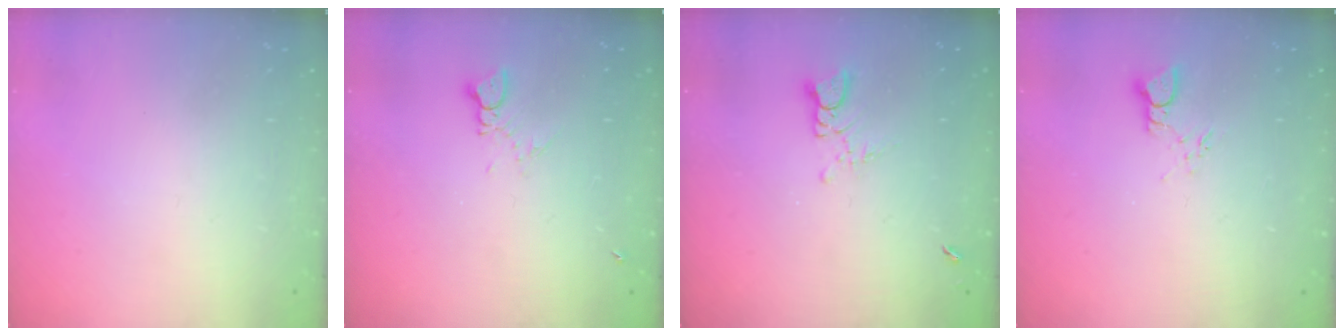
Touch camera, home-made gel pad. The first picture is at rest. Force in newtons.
{"total": 2.4, "press": 2.3, "slide": 0.3}
{"total": 3.1, "press": 3.1, "slide": 0.2}
{"total": 2.3, "press": 2.3, "slide": 0.2}